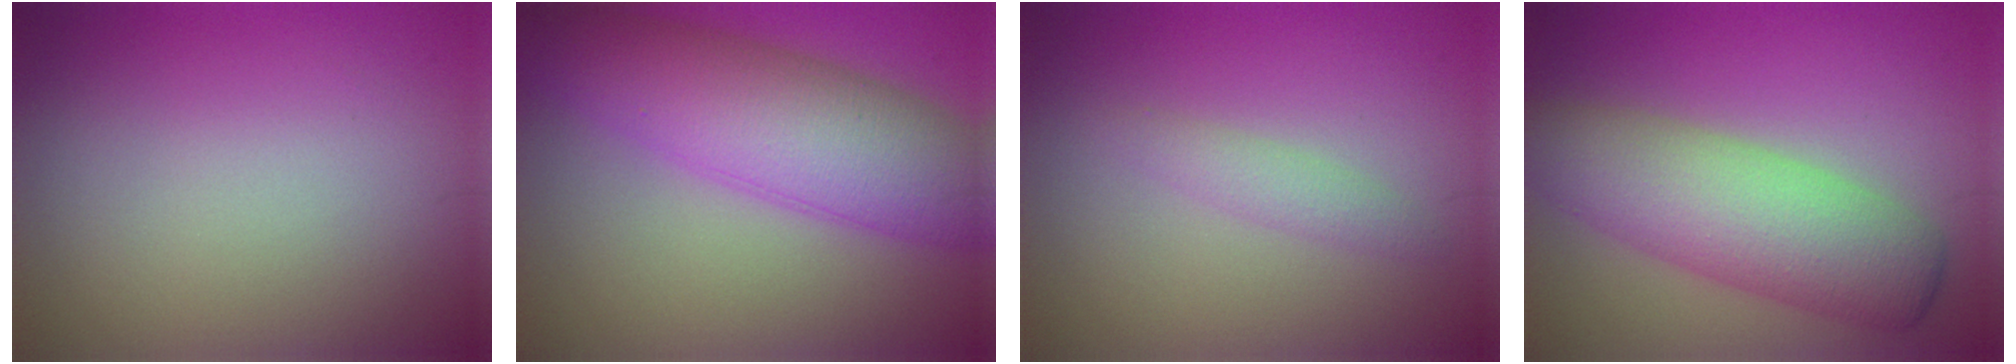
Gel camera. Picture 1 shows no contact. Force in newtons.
{"total": 9.4, "press": 9.4, "slide": 0.3}
{"total": 1.5, "press": 1.5, "slide": 0.1}
{"total": 7.6, "press": 7.6, "slide": 0.2}